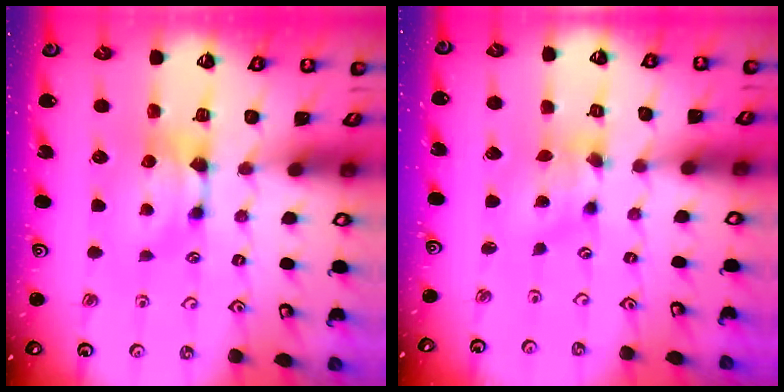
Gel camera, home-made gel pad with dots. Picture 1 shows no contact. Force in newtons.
{"total": 2.5, "press": 2.1, "slide": 1.5}